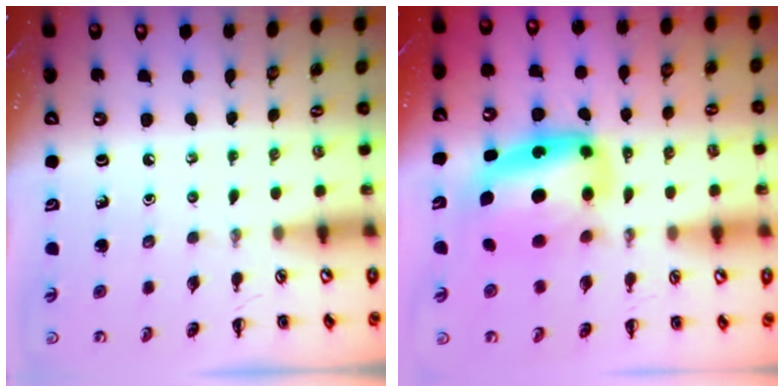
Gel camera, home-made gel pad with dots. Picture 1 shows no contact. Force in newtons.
{"total": 11.7, "press": 11.4, "slide": 2.9}